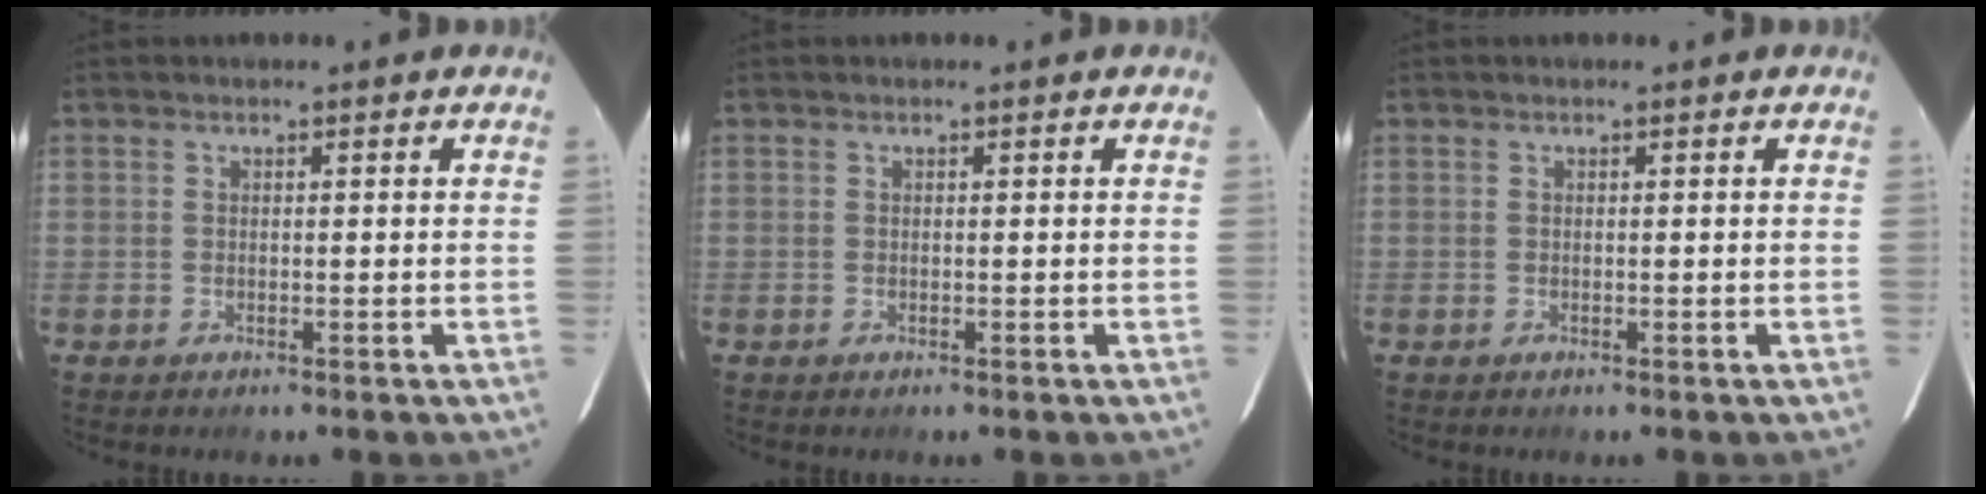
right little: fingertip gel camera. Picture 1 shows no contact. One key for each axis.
{"total": 0.0}
{"total": 0.0}